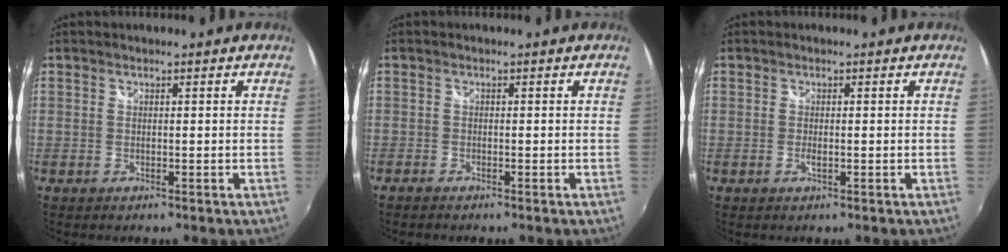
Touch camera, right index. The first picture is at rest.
{"total": 1.1, "force": [-1.0, 0.3, 0.4], "torque": [-0.010, -0.004, -0.022]}
{"total": 1.0, "force": [-0.3, 0.2, 0.9], "torque": [-0.018, -0.002, -0.007]}